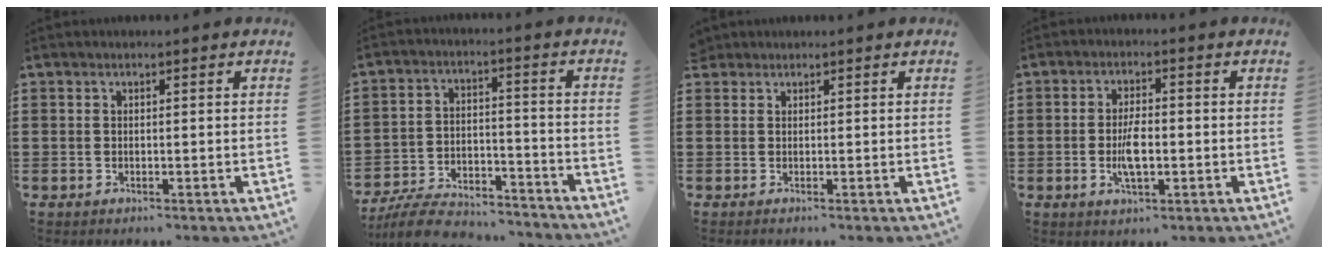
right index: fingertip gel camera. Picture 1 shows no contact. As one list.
[{"total": 7.6, "force": [-7.1, 1.6, 2.4], "torque": [-0.048, 0.017, -0.136]}, {"total": 1.0, "force": [0.7, 0.6, -0.3], "torque": [0.001, 0.003, 0.015]}, {"total": 4.9, "force": [-1.0, 1.8, 4.4], "torque": [-0.092, 0.000, -0.021]}]